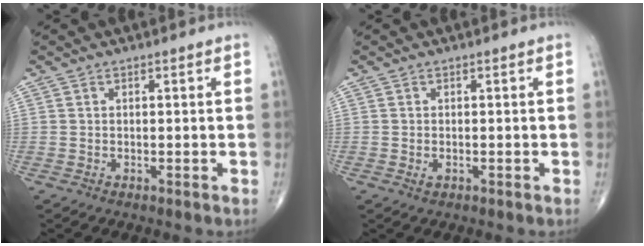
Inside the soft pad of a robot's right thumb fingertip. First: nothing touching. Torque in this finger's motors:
{"motor_torque": [-0.35, -0.09, -0.07, 0.01, -0.02]}